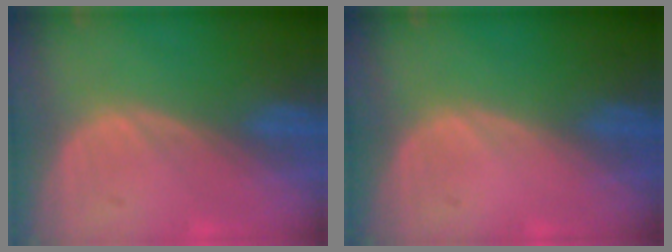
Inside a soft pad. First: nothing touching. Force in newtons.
{"total": 0.0}